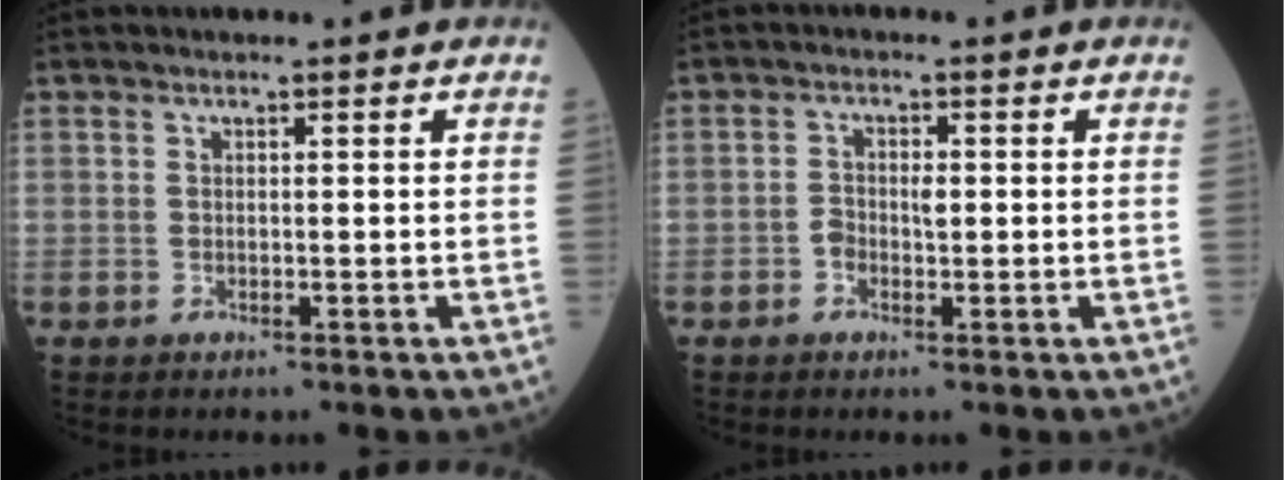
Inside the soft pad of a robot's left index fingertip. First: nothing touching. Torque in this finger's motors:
{"motor_torque": [-0.12, 0.15, 0.06, 0.01]}